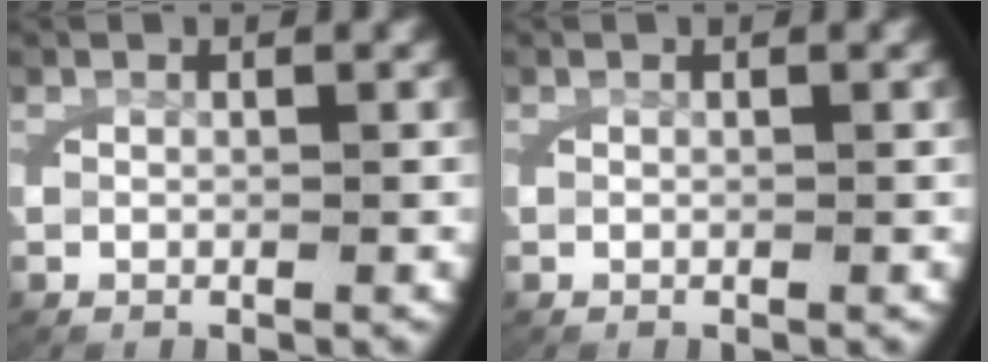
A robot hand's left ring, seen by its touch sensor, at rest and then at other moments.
{"total": 0.0}